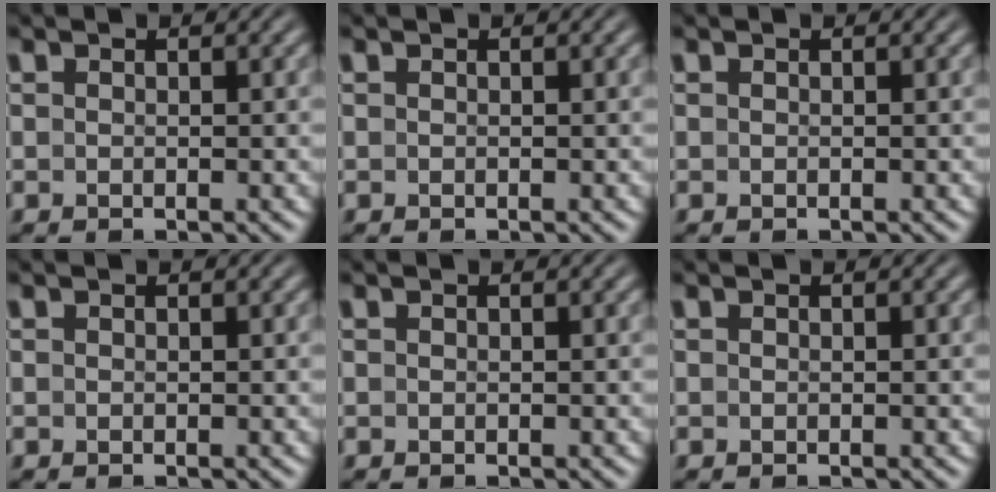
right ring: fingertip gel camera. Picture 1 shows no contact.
{"total": 0.0}
{"total": 0.0}
{"total": 0.0}
{"total": 0.0}
{"total": 0.0}